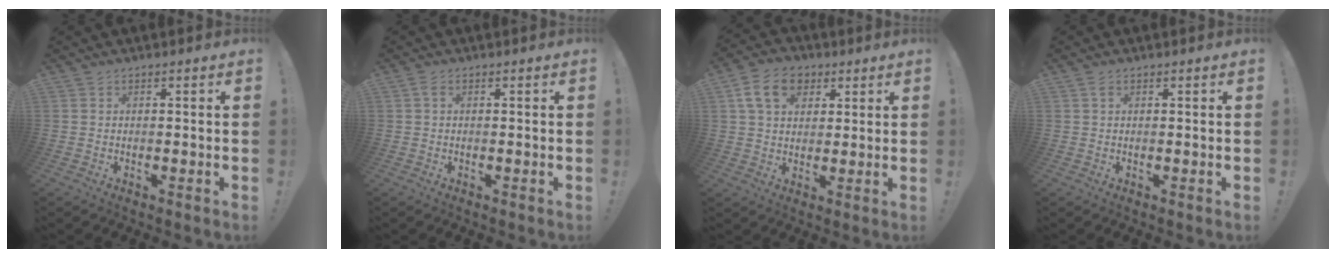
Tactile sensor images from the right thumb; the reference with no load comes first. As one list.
[{"total": 1.1, "force": [0.2, 0.4, 1.0], "torque": [-0.026, 0.005, 0.004]}, {"total": 11.7, "force": [5.0, 8.3, 6.4], "torque": [-0.105, -0.002, 0.097]}, {"total": 1.1, "force": [0.5, 0.5, 0.8], "torque": [-0.012, -0.001, 0.007]}]